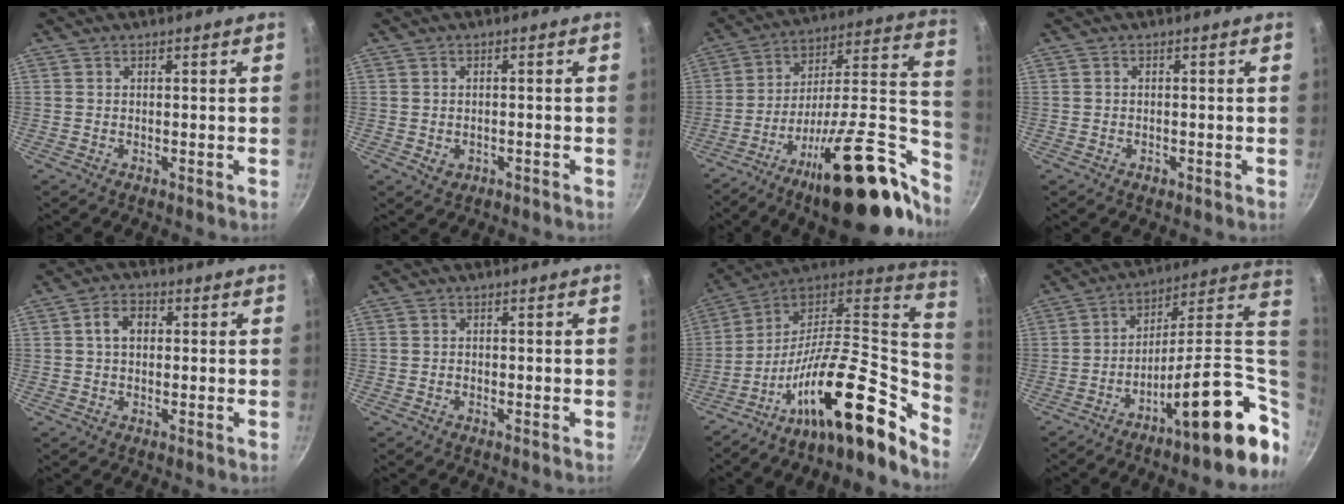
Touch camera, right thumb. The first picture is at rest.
{"total": 1.8, "force": [-0.7, 1.3, 1.1], "torque": [-0.019, 0.002, -0.003]}
{"total": 30.3, "force": [-15.3, 10.1, 24.1], "torque": [-0.293, 0.089, -0.241]}
{"total": 0.9, "force": [-0.5, 0.6, 0.5], "torque": [-0.008, 0.002, -0.007]}
{"total": 4.9, "force": [0.8, 3.4, 3.4], "torque": [-0.043, 0.013, 0.009]}
{"total": 0.0}
{"total": 25.4, "force": [-13.8, 8.9, 19.3], "torque": [-0.241, 0.076, -0.249]}
{"total": 21.8, "force": [-5.5, 6.4, 20.1], "torque": [-0.247, 0.024, -0.088]}